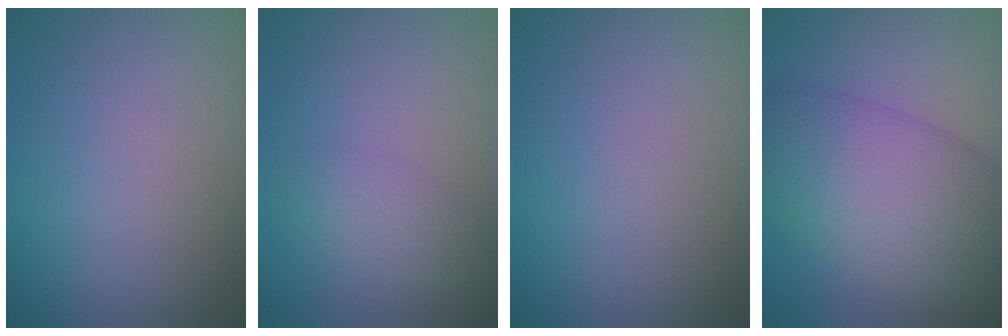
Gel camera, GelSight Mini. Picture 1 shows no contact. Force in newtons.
{"total": 2.4, "press": 2.4, "slide": 0.1}
{"total": 0.0}
{"total": 10.4, "press": 10.4, "slide": 0.2}